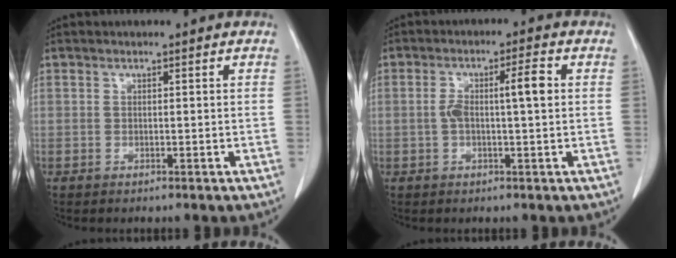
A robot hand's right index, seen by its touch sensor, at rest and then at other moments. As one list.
[{"total": 5.5, "force": [0.4, 0.6, 5.5], "torque": [-0.102, 0.016, 0.007]}]